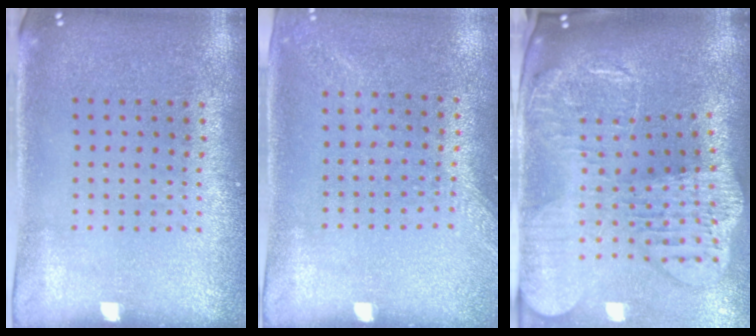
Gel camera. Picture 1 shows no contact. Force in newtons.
{"total": 1.3, "press": 1.2, "slide": 0.5}
{"total": 4.0, "press": 3.1, "slide": 2.6}